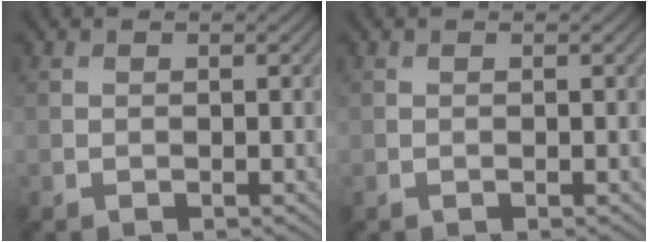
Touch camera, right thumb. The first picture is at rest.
{"total": 0.0}